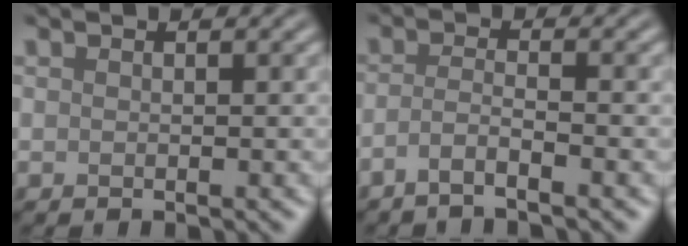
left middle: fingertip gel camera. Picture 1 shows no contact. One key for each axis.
{"total": 2.2, "fx": -1.5, "fy": 0.4, "fz": 1.6, "tx": -0.029, "ty": 0.000, "tz": -0.041}